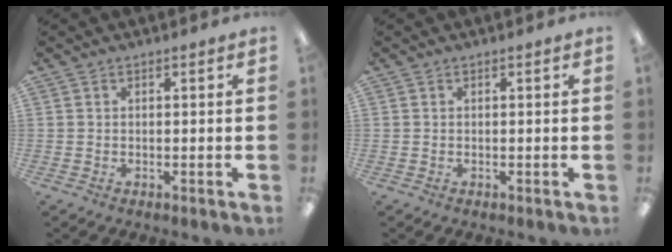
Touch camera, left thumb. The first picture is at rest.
{"total": 0.0}